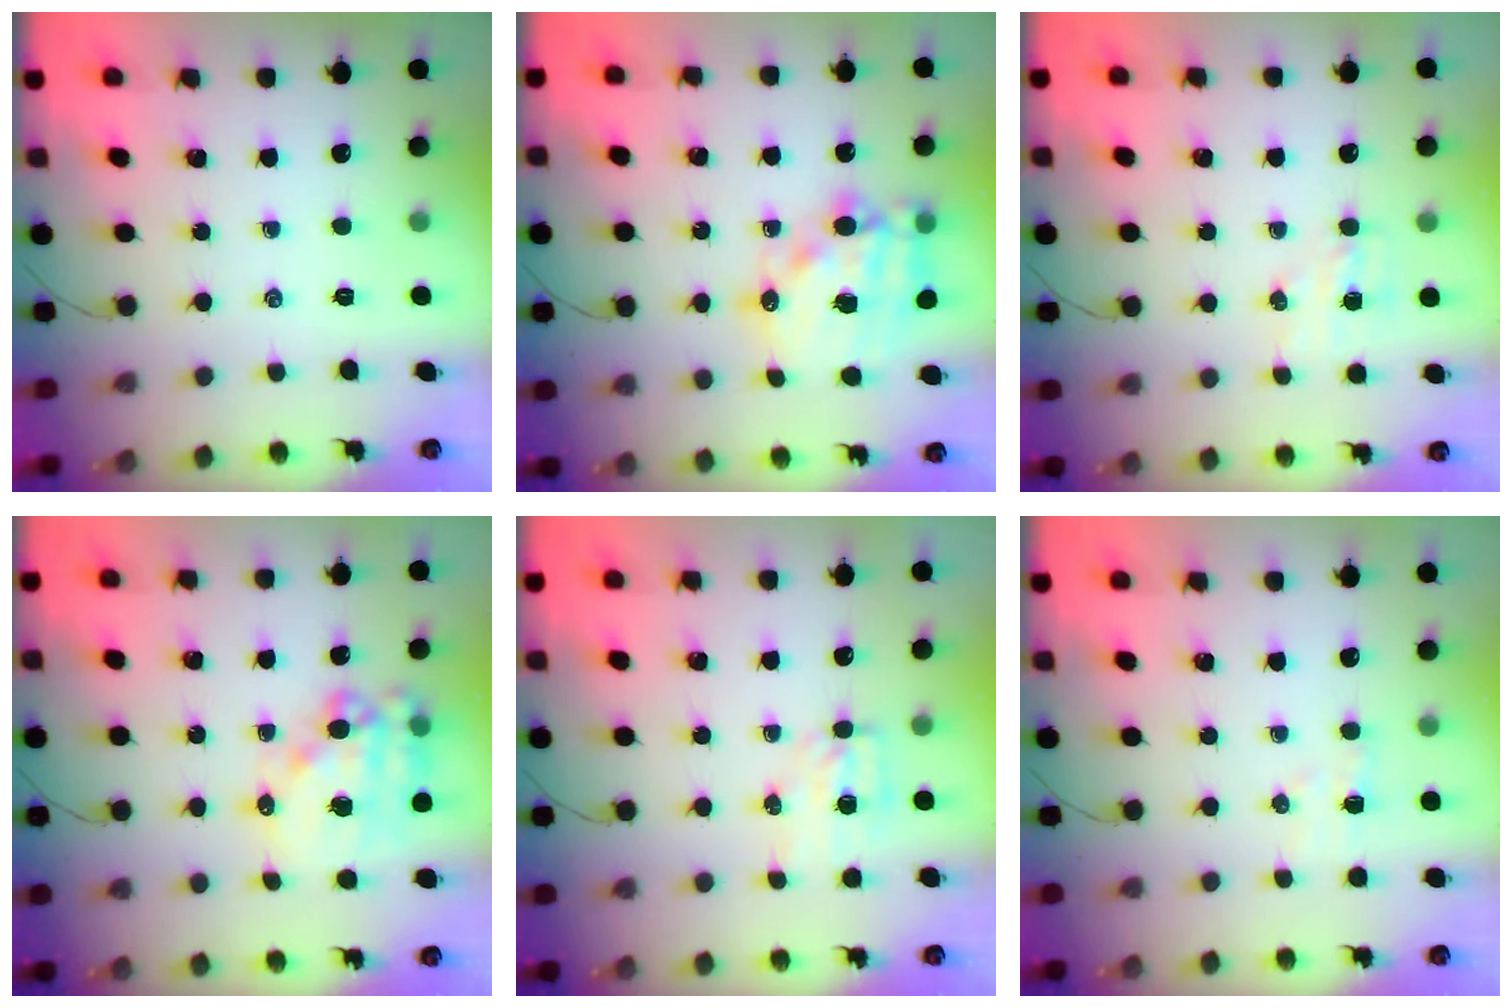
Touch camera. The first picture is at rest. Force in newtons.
{"total": 16.5, "press": 16.2, "slide": 3.4}
{"total": 4.6, "press": 4.4, "slide": 1.2}
{"total": 14.6, "press": 14.2, "slide": 3.2}
{"total": 4.5, "press": 4.3, "slide": 1.2}
{"total": 3.0, "press": 2.9, "slide": 0.7}